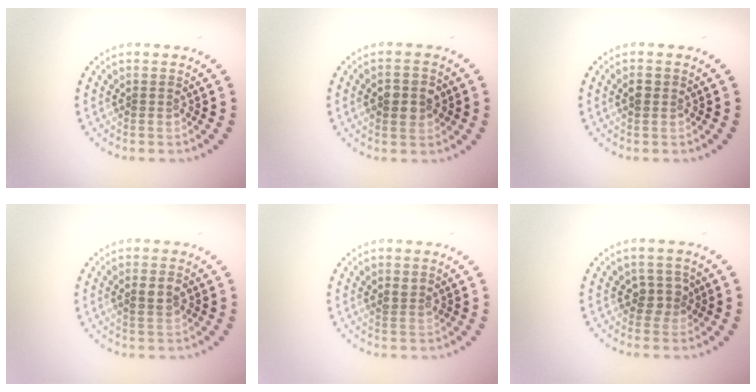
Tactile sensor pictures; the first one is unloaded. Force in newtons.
{"total": 2.9, "press": 2.9, "slide": 0.2}
{"total": 1.1, "press": 1.1, "slide": 0.2}
{"total": 1.7, "press": 1.7, "slide": 0.2}
{"total": 0.9, "press": 0.7, "slide": 0.5}
{"total": 1.7, "press": 1.4, "slide": 1.0}